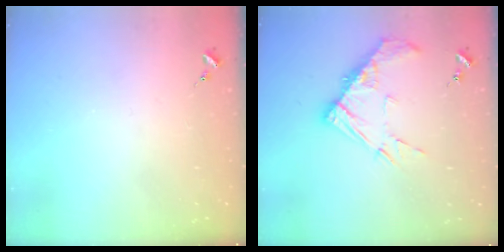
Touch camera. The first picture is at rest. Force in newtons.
{"total": 12.4, "press": 12.3, "slide": 1.0}